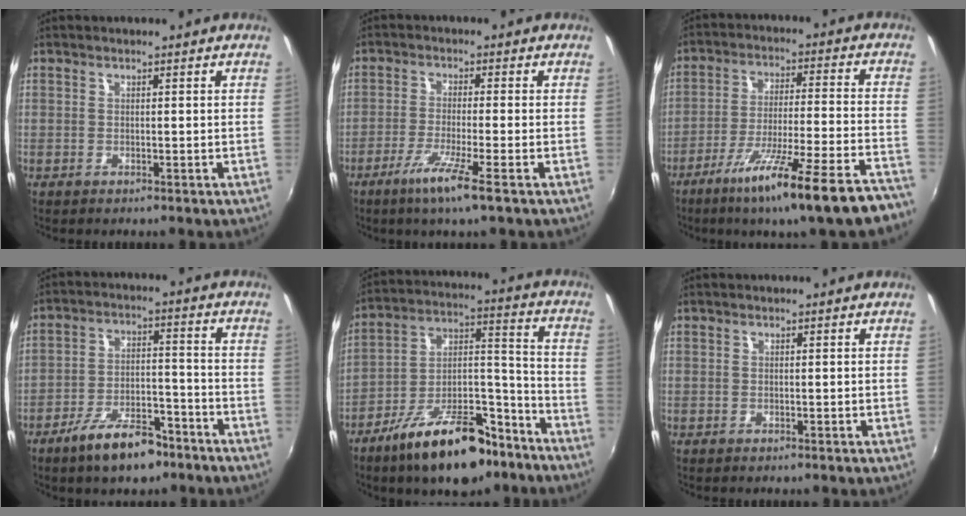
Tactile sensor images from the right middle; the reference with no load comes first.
{"total": 6.8, "force": [-3.9, -0.6, 5.5], "torque": [-0.118, -0.014, -0.074]}
{"total": 20.8, "force": [-16.0, 0.2, 13.4], "torque": [-0.223, -0.058, -0.238]}
{"total": 10.7, "force": [-7.7, 3.9, 6.3], "torque": [-0.124, 0.008, -0.121]}
{"total": 19.6, "force": [-13.1, 7.7, 12.4], "torque": [-0.206, 0.012, -0.202]}
{"total": 0.0}